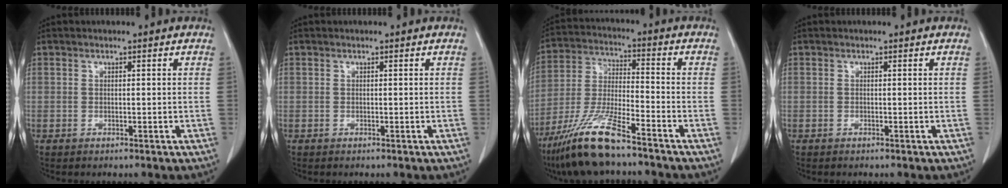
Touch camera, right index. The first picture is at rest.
{"total": 0.0}
{"total": 12.7, "force": [-9.4, 1.1, 8.5], "torque": [-0.179, -0.029, -0.178]}
{"total": 0.0}